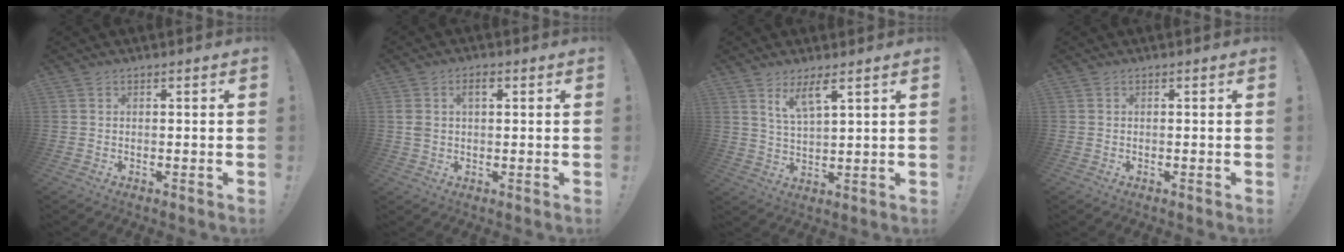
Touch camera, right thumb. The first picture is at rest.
{"total": 4.2, "force": [1.4, 2.5, 3.0], "torque": [-0.053, 0.005, 0.022]}
{"total": 6.9, "force": [4.6, 1.3, 5.0], "torque": [-0.095, -0.016, 0.078]}
{"total": 0.0}